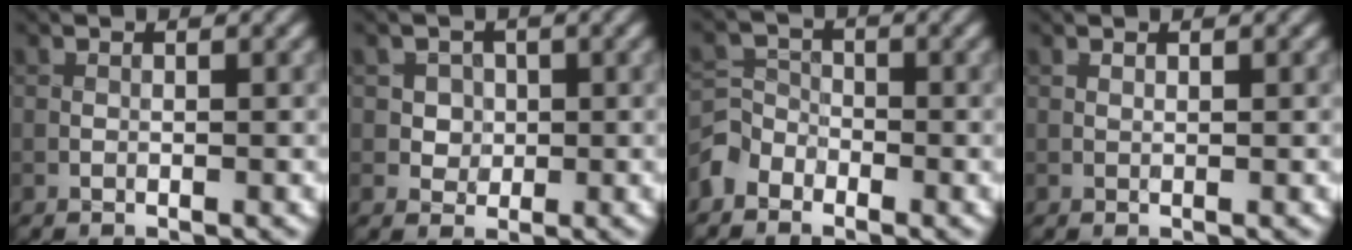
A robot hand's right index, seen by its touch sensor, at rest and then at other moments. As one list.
[{"total": 2.3, "force": [0.3, 2.2, 0.8], "torque": [0.003, 0.002, 0.007]}, {"total": 2.8, "force": [-2.1, 1.8, 0.3], "torque": [-0.008, 0.006, -0.055]}, {"total": 0.0}]